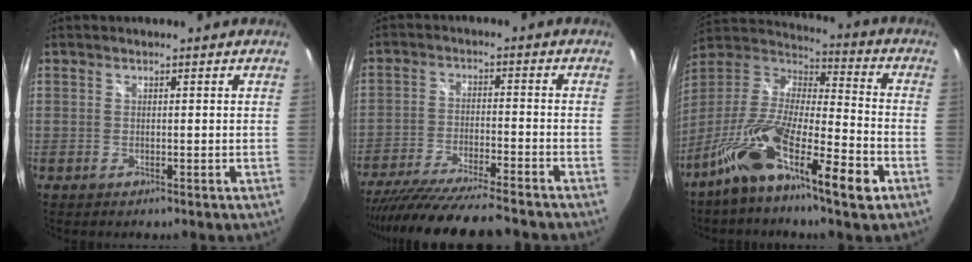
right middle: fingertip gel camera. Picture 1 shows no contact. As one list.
[{"total": 18.1, "force": [-16.0, 1.0, 8.5], "torque": [-0.165, -0.040, -0.256]}, {"total": 18.9, "force": [-10.4, 4.1, 15.2], "torque": [-0.280, -0.021, -0.196]}]